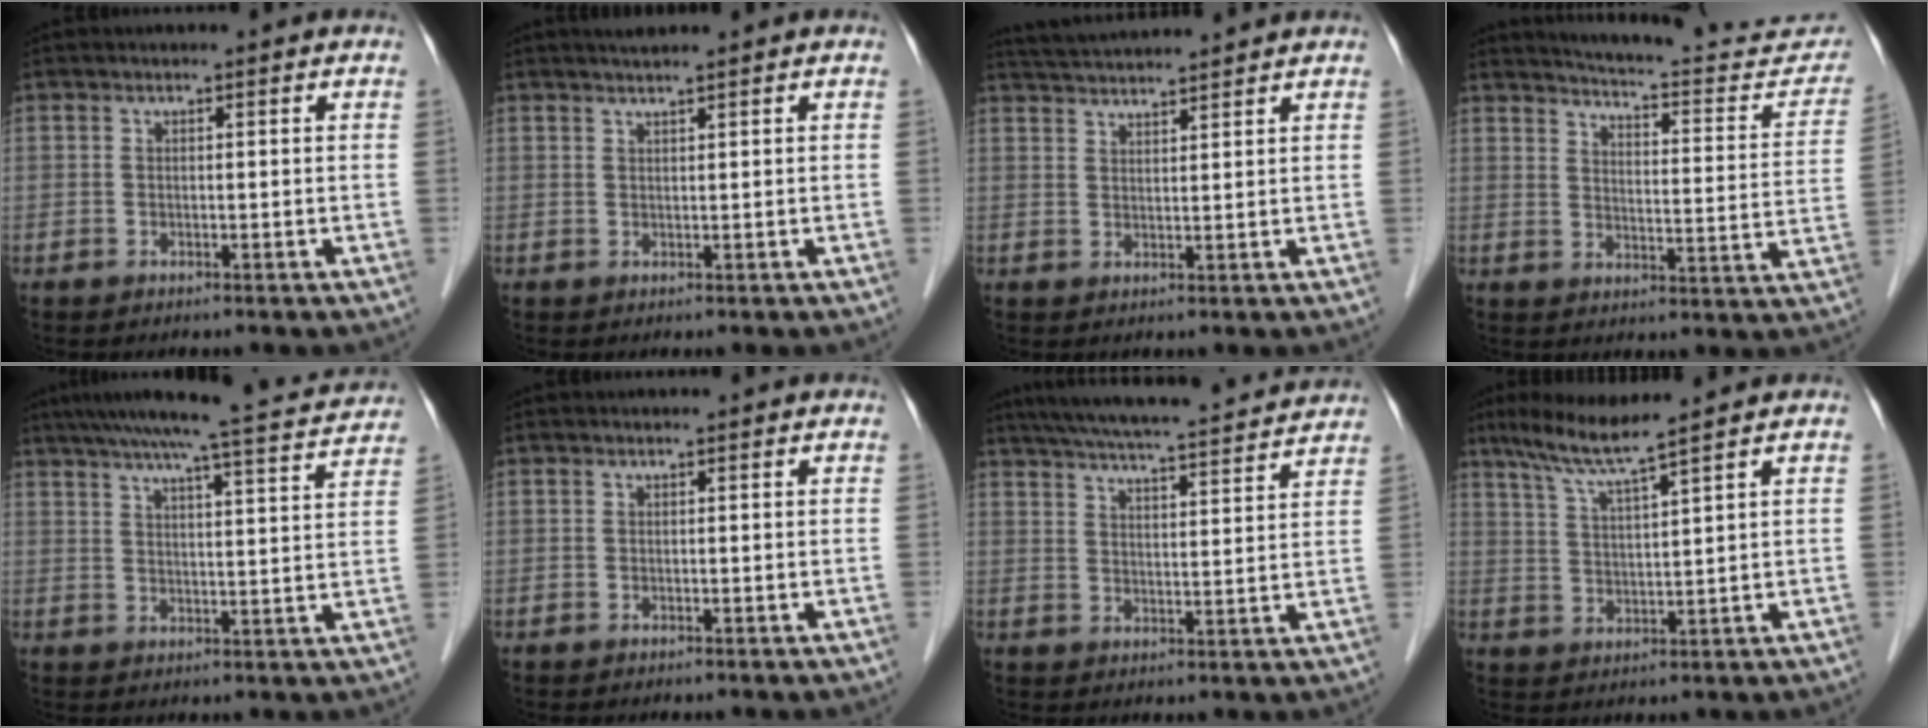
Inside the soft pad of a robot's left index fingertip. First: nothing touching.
{"total": 2.1, "force": [1.8, -0.2, 1.1], "torque": [-0.016, 0.010, 0.032]}
{"total": 8.3, "force": [7.9, -0.4, 2.5], "torque": [-0.050, 0.033, 0.126]}
{"total": 20.0, "force": [18.8, 3.1, 5.9], "torque": [-0.065, -0.058, 0.222]}
{"total": 17.1, "force": [15.5, 0.1, 7.3], "torque": [-0.119, 0.001, 0.200]}
{"total": 0.0}
{"total": 19.9, "force": [18.1, 1.3, 8.1], "torque": [-0.137, 0.023, 0.250]}
{"total": 6.5, "force": [5.1, -1.3, 3.9], "torque": [-0.081, -0.003, 0.100]}